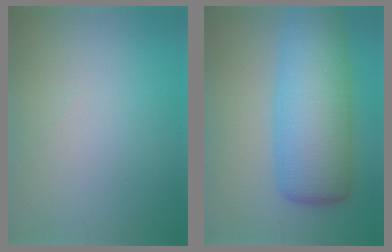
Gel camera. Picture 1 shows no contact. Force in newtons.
{"total": 9.7, "press": 9.7, "slide": 0.2}